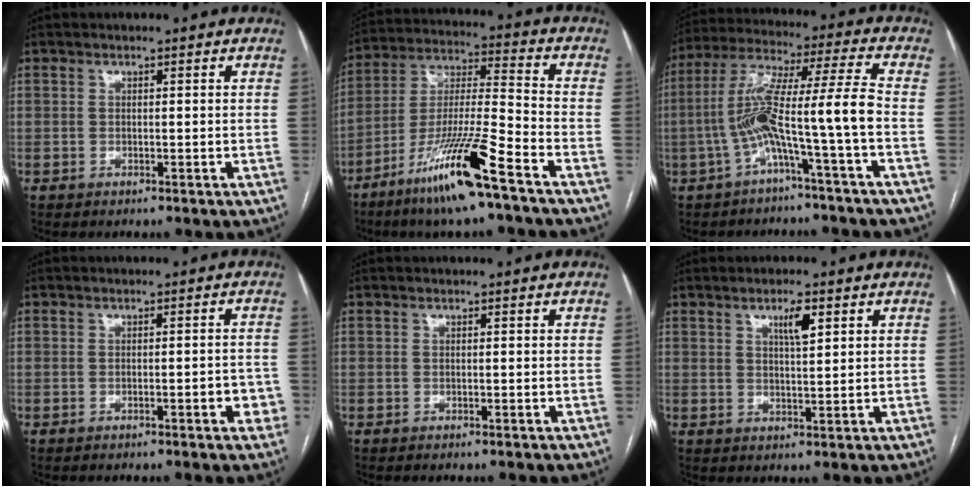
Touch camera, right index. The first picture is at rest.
{"total": 15.8, "force": [-9.5, 0.1, 12.7], "torque": [-0.255, -0.030, -0.176]}
{"total": 11.2, "force": [-3.4, -1.2, 10.6], "torque": [-0.207, 0.035, -0.064]}
{"total": 3.1, "force": [-1.3, 0.8, 2.7], "torque": [-0.023, 0.006, -0.013]}
{"total": 0.0}
{"total": 3.7, "force": [1.9, 0.7, 3.2], "torque": [-0.054, 0.000, 0.031]}